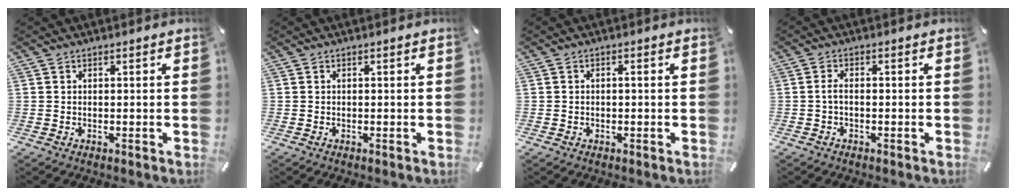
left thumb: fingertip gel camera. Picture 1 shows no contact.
{"total": 0.0}
{"total": 0.9, "force": [-0.3, 0.4, 0.7], "torque": [-0.014, 0.002, -0.006]}
{"total": 1.9, "force": [-0.7, 0.7, 1.7], "torque": [-0.039, 0.001, -0.017]}